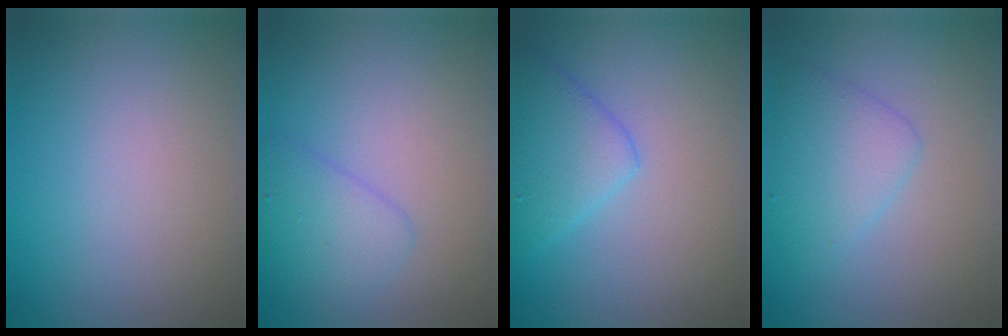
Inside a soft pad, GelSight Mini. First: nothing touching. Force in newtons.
{"total": 2.8, "press": 2.8, "slide": 0.1}
{"total": 4.0, "press": 4.0, "slide": 0.2}
{"total": 1.9, "press": 1.9, "slide": 0.1}